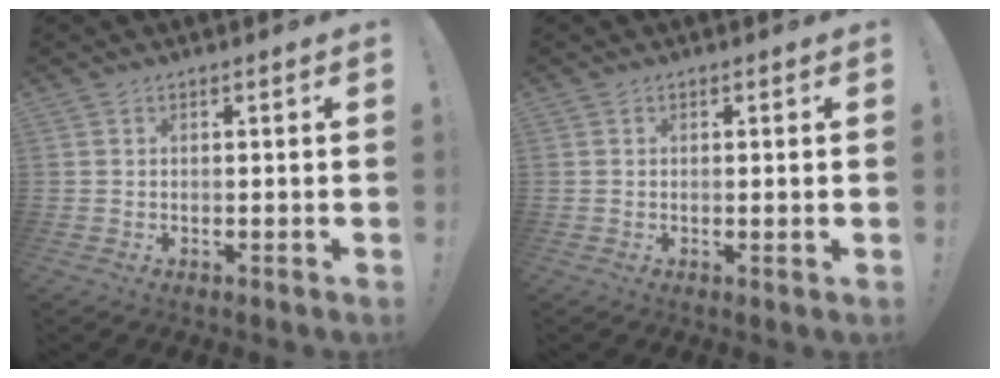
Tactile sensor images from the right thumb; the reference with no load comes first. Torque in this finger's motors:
{"motor_torque": [-0.20, -0.23, -0.36, 0.36, -0.03]}